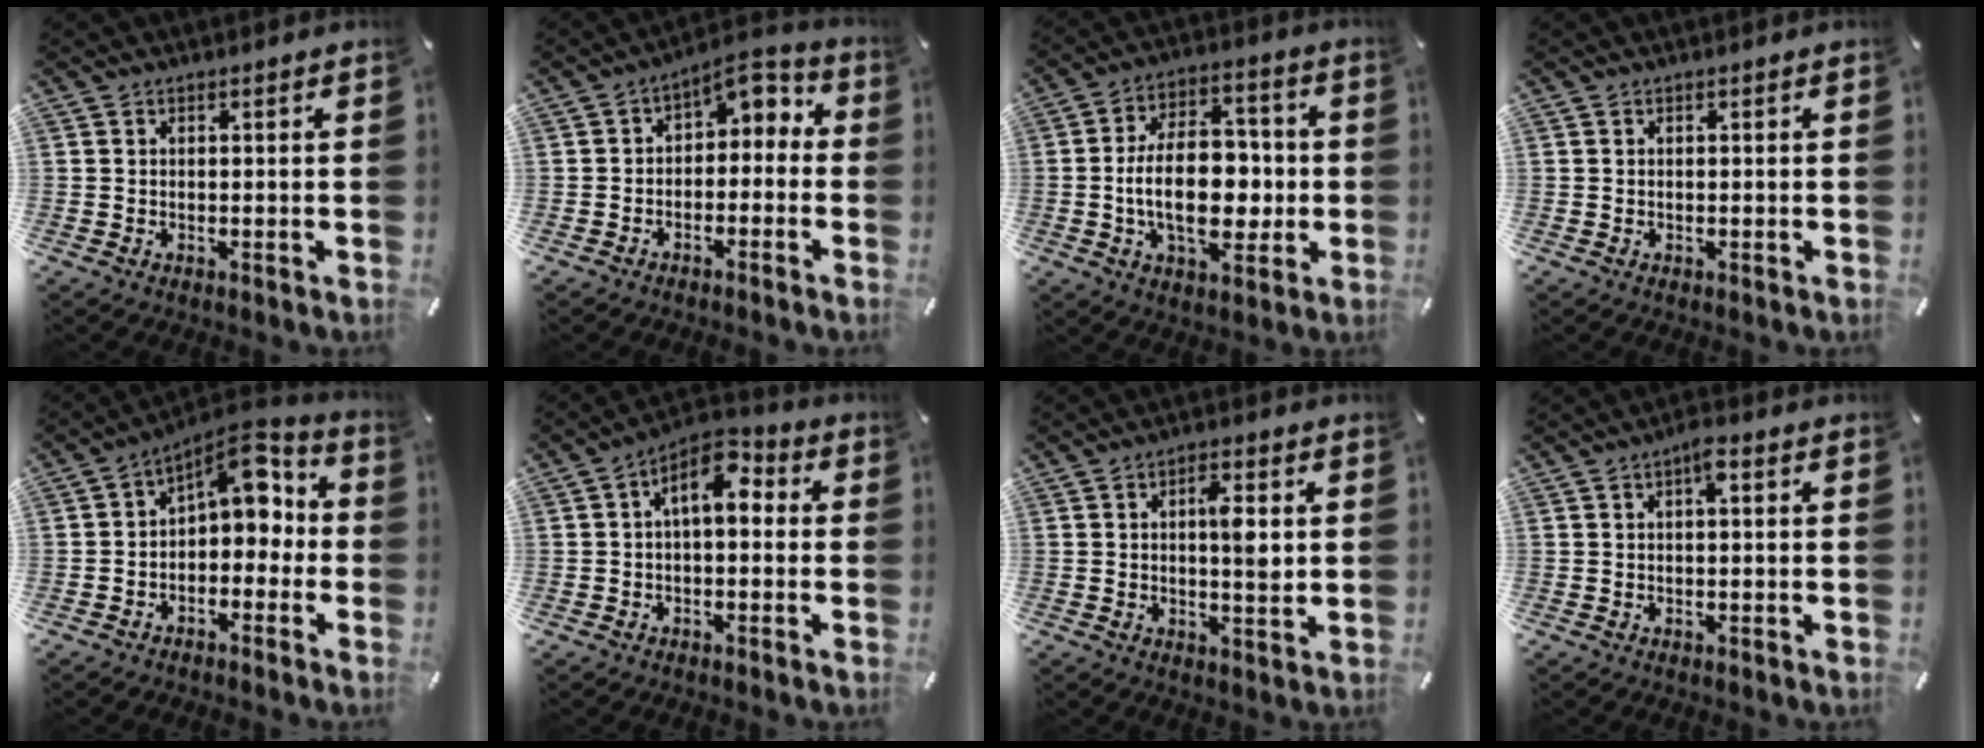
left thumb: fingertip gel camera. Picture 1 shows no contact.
{"total": 5.0, "force": [0.3, 3.9, 3.1], "torque": [-0.039, -0.005, -0.003]}
{"total": 16.8, "force": [-1.9, 10.1, 13.3], "torque": [-0.228, 0.005, -0.035]}
{"total": 0.0}
{"total": 7.8, "force": [4.1, 4.9, 4.4], "torque": [-0.053, -0.045, 0.066]}
{"total": 7.9, "force": [2.1, 4.5, 6.1], "torque": [-0.097, -0.010, 0.034]}
{"total": 6.3, "force": [1.0, 2.2, 5.8], "torque": [-0.090, -0.003, 0.011]}
{"total": 2.9, "force": [0.5, 1.0, 2.7], "torque": [-0.046, 0.008, 0.003]}